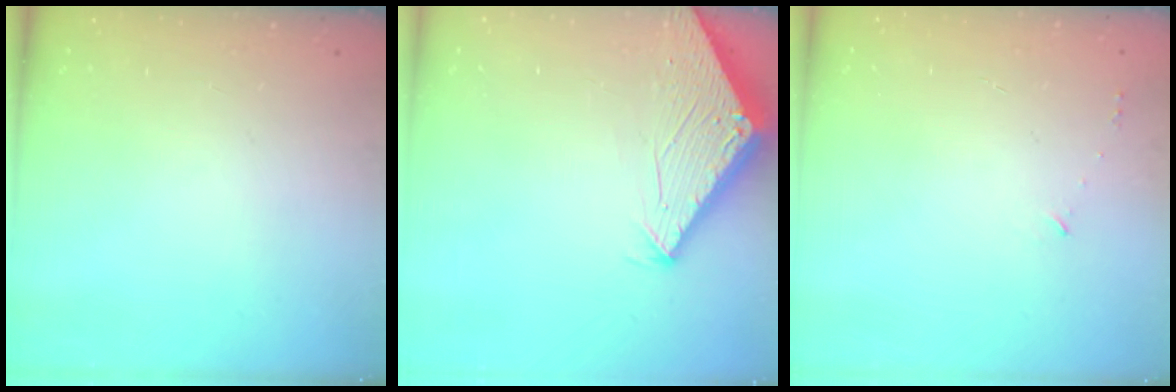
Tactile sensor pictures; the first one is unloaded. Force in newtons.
{"total": 2.9, "press": 2.9, "slide": 0.2}
{"total": 3.9, "press": 3.9, "slide": 0.5}